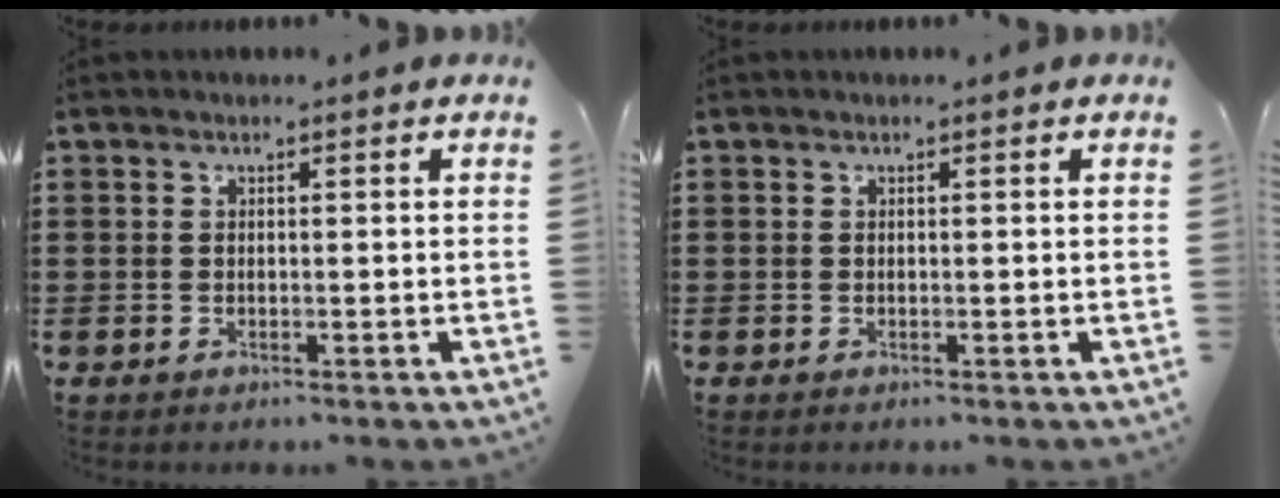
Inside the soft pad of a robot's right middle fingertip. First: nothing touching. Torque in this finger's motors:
{"motor_torque": [-0.05, -0.15, -0.03, 0.00]}